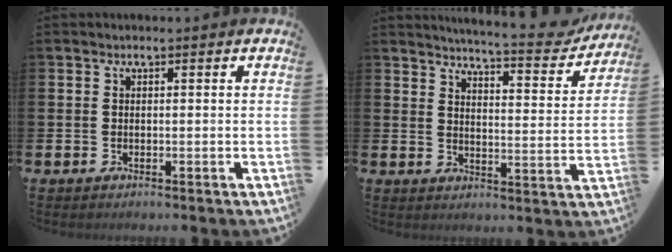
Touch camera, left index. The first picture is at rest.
{"total": 5.8, "force": [5.6, 0.4, 1.5], "torque": [-0.034, -0.048, 0.089]}